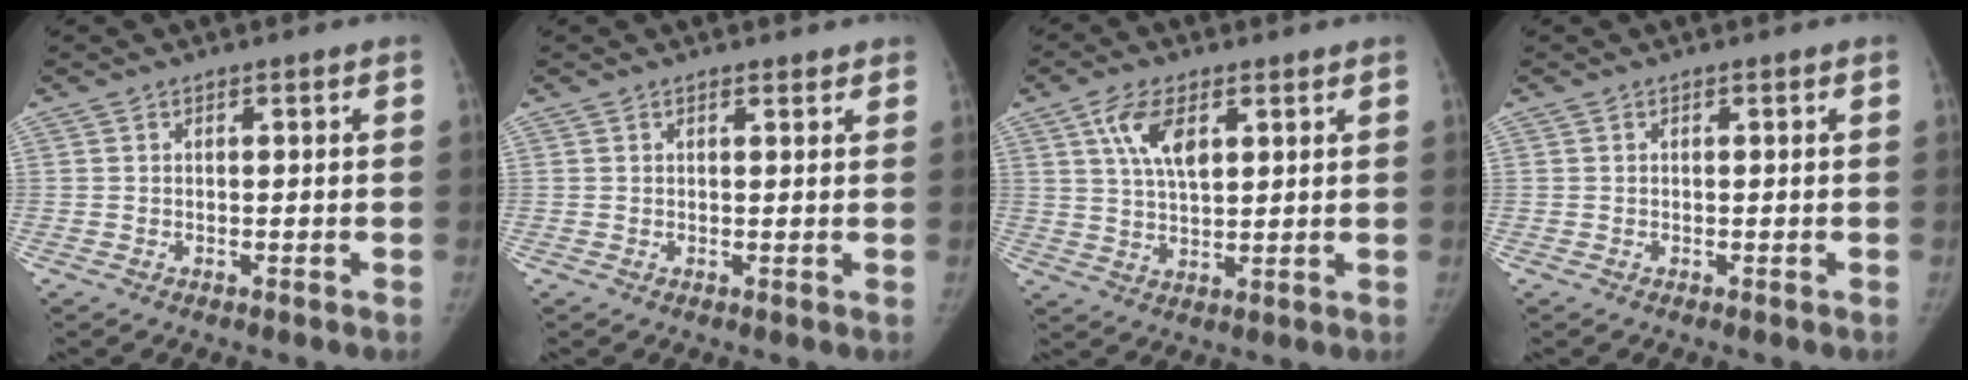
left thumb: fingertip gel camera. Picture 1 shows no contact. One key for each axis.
{"total": 1.4, "fx": 1.2, "fy": 0.5, "fz": 0.5, "tx": -0.002, "ty": -0.005, "tz": 0.015}
{"total": 8.0, "fx": 3.5, "fy": 3.8, "fz": 6.1, "tx": -0.107, "ty": -0.011, "tz": 0.067}
{"total": 0.0}